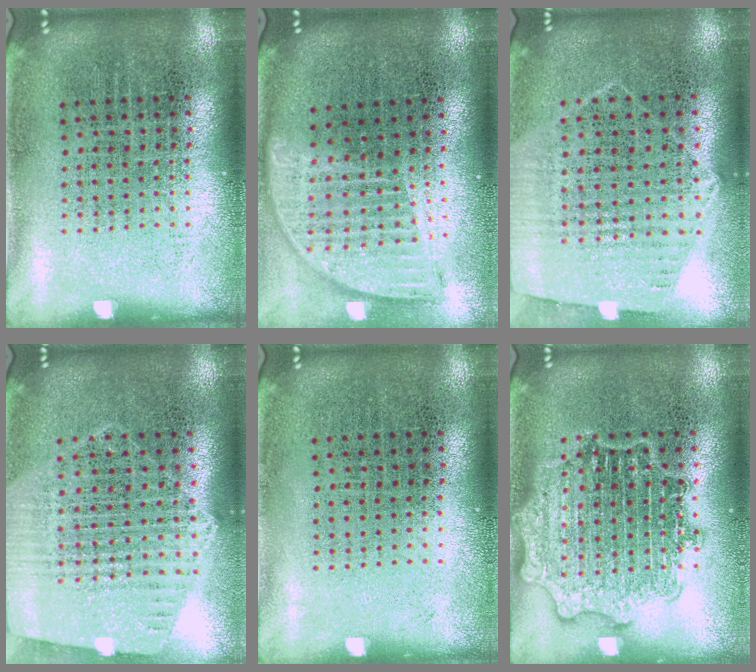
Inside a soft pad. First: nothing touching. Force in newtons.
{"total": 1.9, "press": 1.5, "slide": 1.1}
{"total": 1.2, "press": 1.1, "slide": 0.4}
{"total": 1.2, "press": 1.2, "slide": 0.1}
{"total": 0.0}
{"total": 2.8, "press": 2.8, "slide": 0.4}